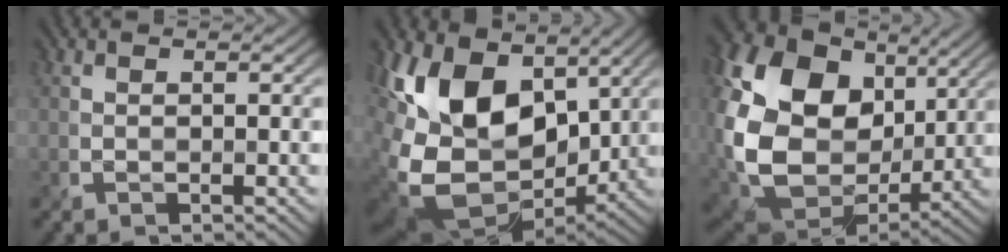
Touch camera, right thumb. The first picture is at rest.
{"total": 17.9, "force": [1.6, 12.2, 13.0], "torque": [-0.285, -0.021, 0.038]}
{"total": 22.2, "force": [4.9, 17.3, 13.1], "torque": [-0.363, -0.001, 0.127]}